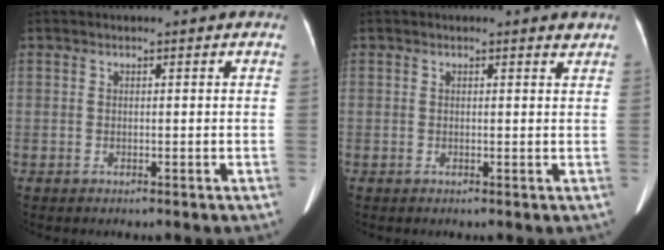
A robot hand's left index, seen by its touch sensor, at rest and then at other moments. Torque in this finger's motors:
{"motor_torque": [-0.01, 0.14, -0.01, 0.02]}